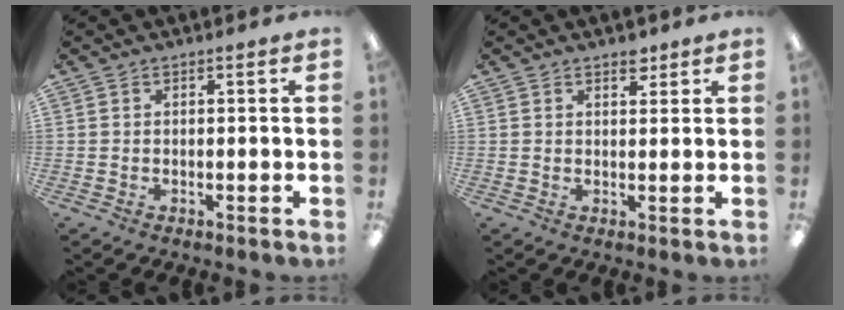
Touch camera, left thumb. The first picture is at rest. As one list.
[{"total": 3.0, "force": [2.5, 1.5, 1.0], "torque": [0.002, -0.013, 0.041]}]